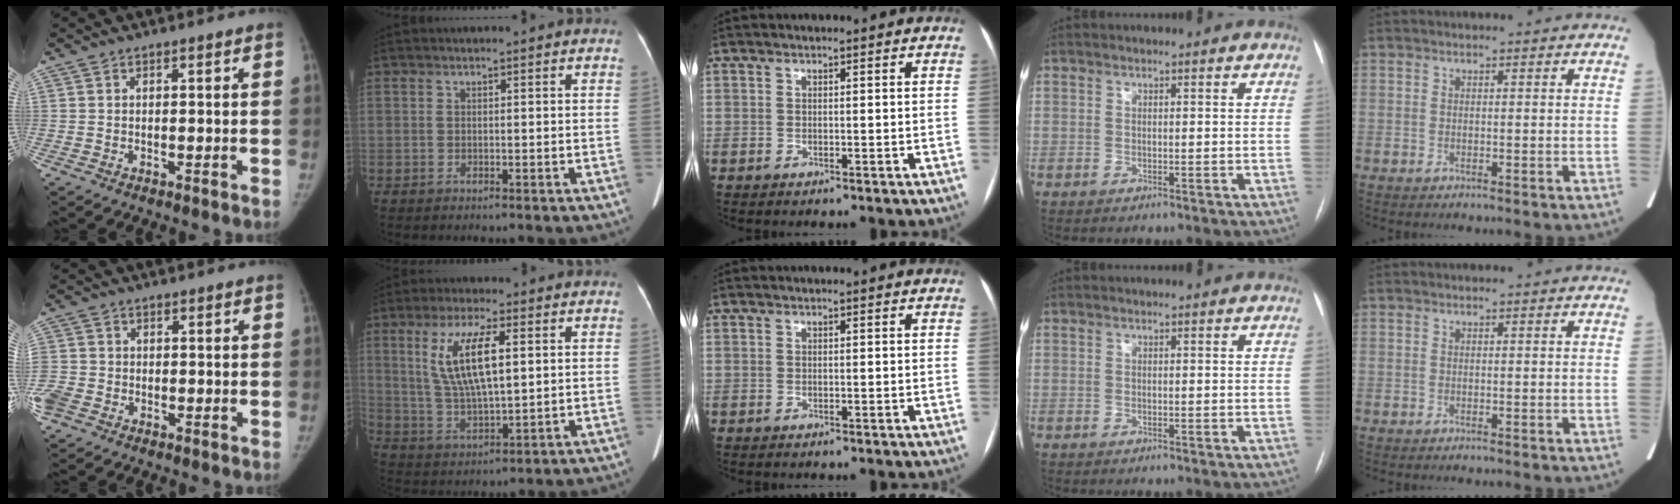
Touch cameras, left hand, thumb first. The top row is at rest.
{"thumb": {"total": 6.5, "force": [-2.6, 5.3, 2.8], "torque": [-0.083, 0.007, -0.049]}, "index": {"total": 10.1, "force": [2.6, 2.5, 9.4], "torque": [-0.193, -0.003, 0.055]}}